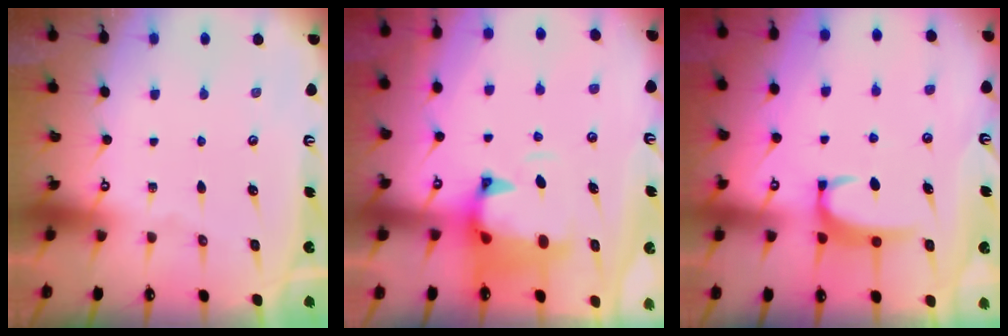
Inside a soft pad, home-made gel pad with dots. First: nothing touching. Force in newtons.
{"total": 1.5, "press": 1.1, "slide": 1.1}
{"total": 2.6, "press": 2.6, "slide": 0.4}